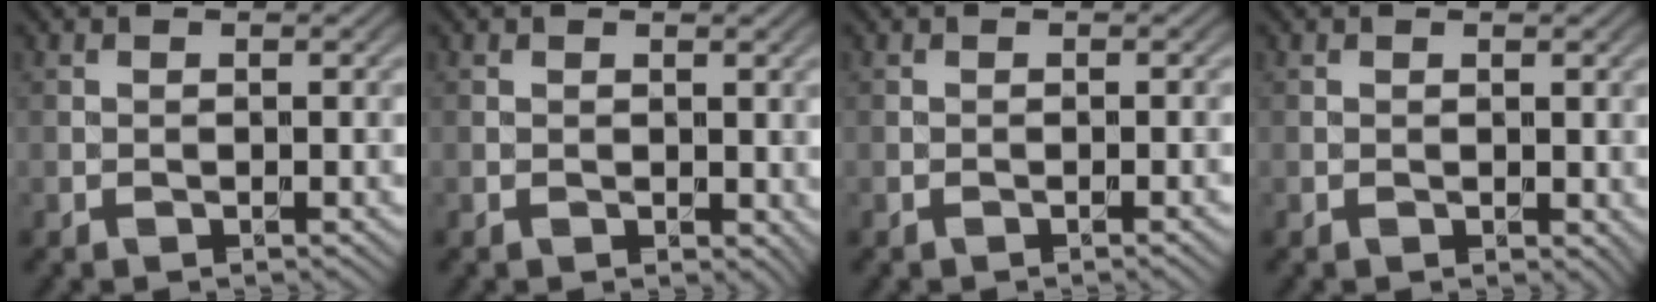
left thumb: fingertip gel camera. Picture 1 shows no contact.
{"total": 1.1, "force": [0.3, 0.8, 0.7], "torque": [-0.009, -0.004, 0.008]}
{"total": 0.7, "force": [-0.3, 0.0, 0.6], "torque": [-0.007, 0.001, -0.007]}
{"total": 0.8, "force": [0.1, 0.6, 0.6], "torque": [-0.005, -0.004, 0.004]}